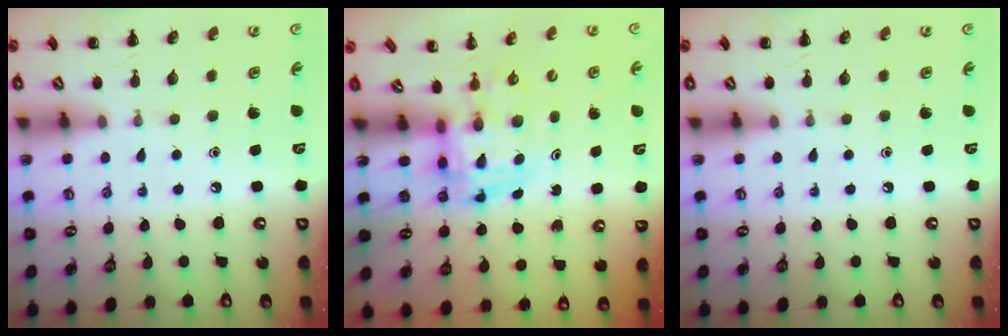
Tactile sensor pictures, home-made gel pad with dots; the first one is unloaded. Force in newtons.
{"total": 3.6, "press": 3.5, "slide": 0.6}
{"total": 0.0}